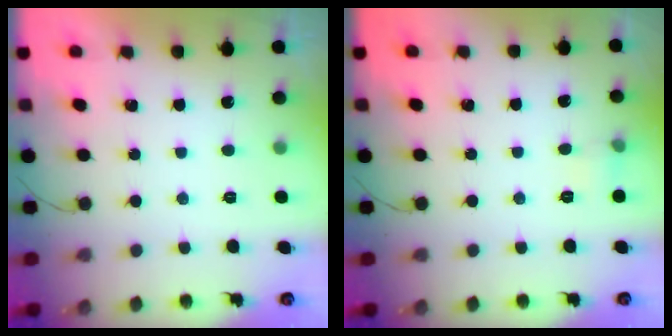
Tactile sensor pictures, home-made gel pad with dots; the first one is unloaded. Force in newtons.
{"total": 4.6, "press": 4.4, "slide": 1.4}